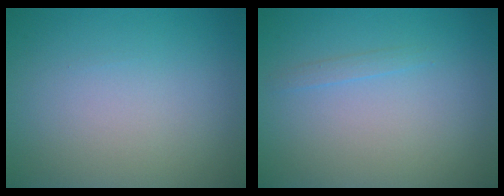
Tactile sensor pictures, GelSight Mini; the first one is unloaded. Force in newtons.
{"total": 0.7, "press": 0.7, "slide": 0.0}